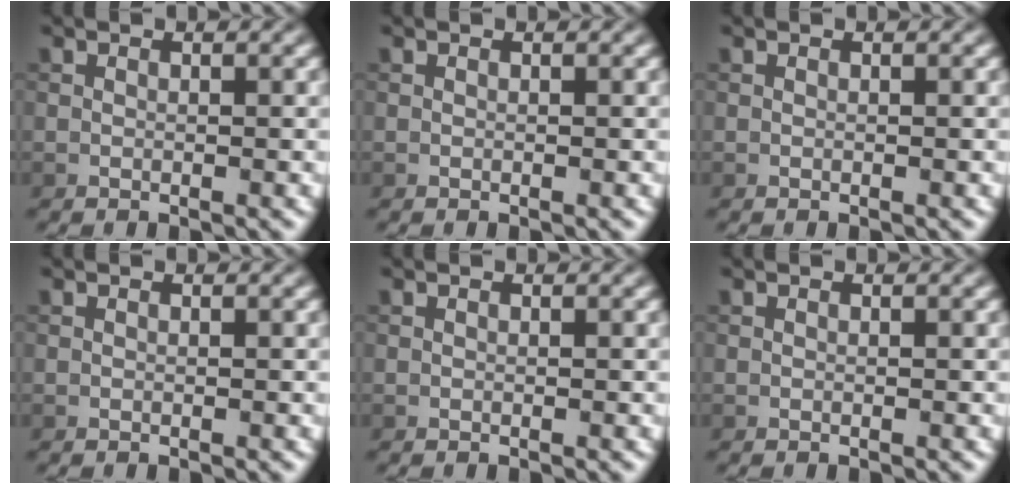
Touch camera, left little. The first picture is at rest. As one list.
[{"total": 0.0}, {"total": 0.0}, {"total": 0.0}, {"total": 0.0}, {"total": 0.0}]